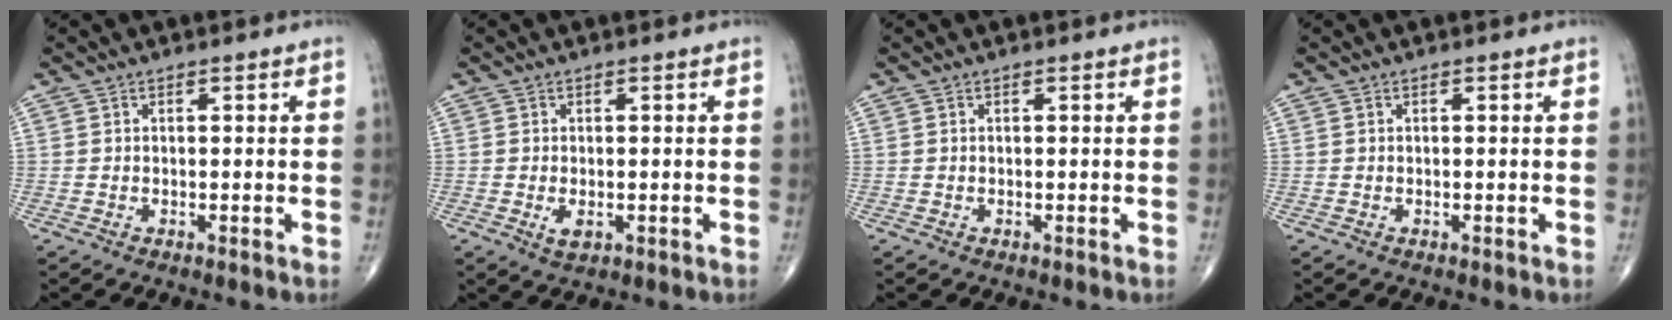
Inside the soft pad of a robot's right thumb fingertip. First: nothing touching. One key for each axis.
{"total": 2.3, "fx": -0.5, "fy": 1.2, "fz": 1.9, "tx": -0.031, "ty": -0.005, "tz": -0.007}
{"total": 0.0}
{"total": 0.0}